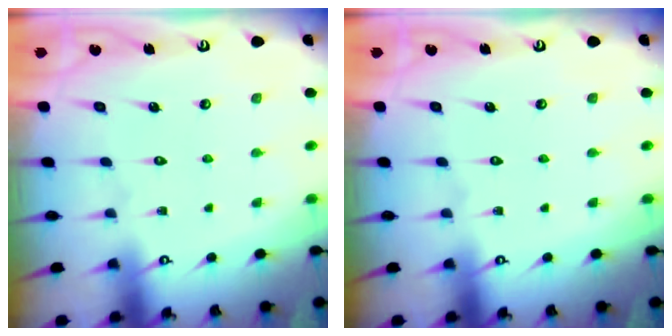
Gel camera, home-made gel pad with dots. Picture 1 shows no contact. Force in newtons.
{"total": 0.0}